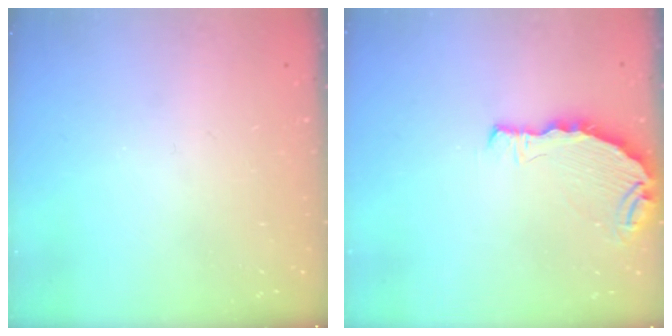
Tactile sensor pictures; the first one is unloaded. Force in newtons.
{"total": 6.9, "press": 5.9, "slide": 3.6}